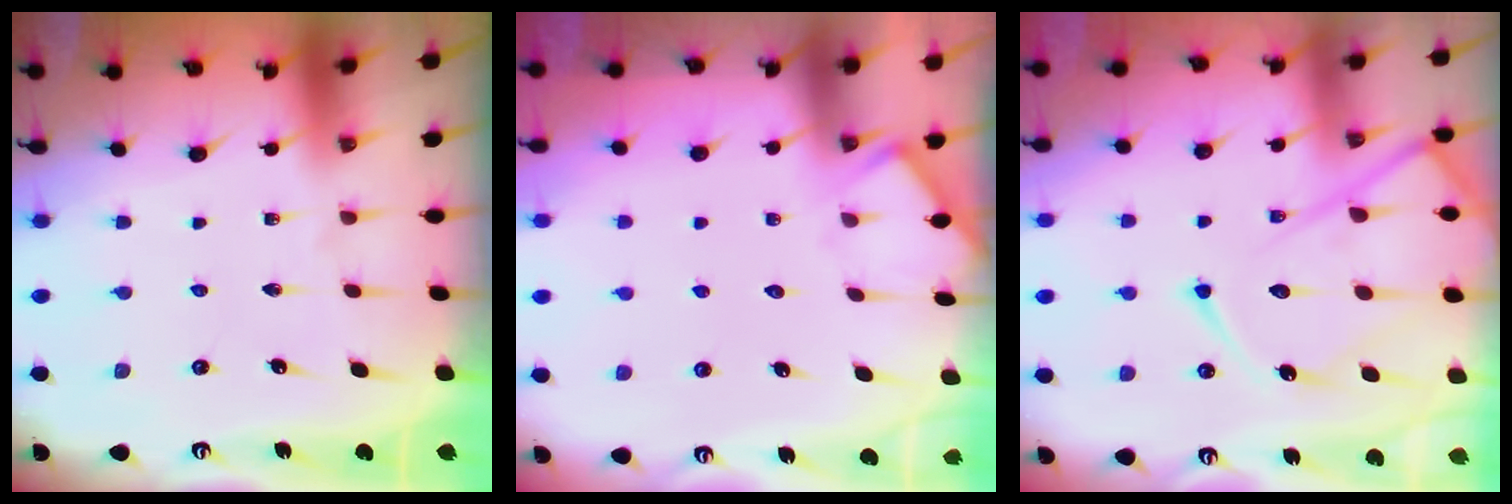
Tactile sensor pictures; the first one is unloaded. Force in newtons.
{"total": 4.1, "press": 4.0, "slide": 0.6}
{"total": 17.2, "press": 17.1, "slide": 1.7}